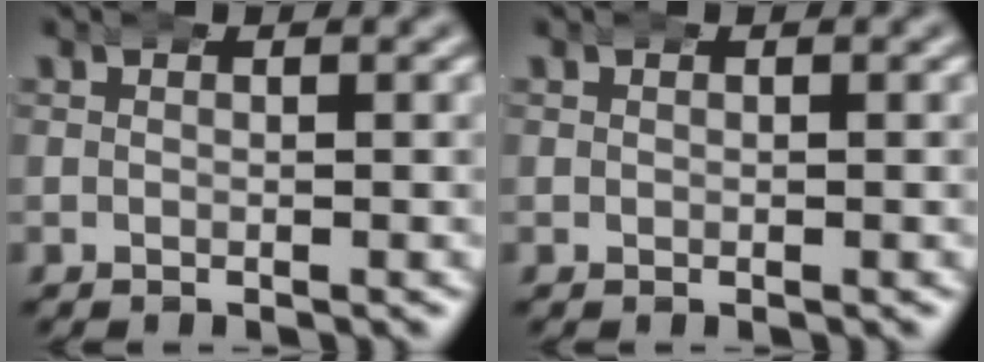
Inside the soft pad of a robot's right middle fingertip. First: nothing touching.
{"total": 0.0}